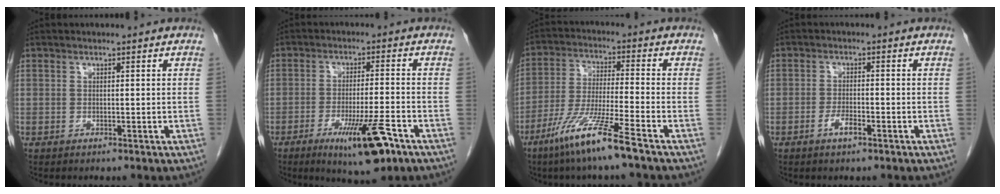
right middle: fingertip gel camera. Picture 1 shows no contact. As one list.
[{"total": 9.8, "force": [-5.4, 1.1, 8.1], "torque": [-0.131, -0.018, -0.082]}, {"total": 10.8, "force": [-7.0, -0.6, 8.2], "torque": [-0.166, -0.033, -0.136]}, {"total": 2.6, "force": [-1.4, 0.6, 2.1], "torque": [-0.039, 0.001, -0.026]}]